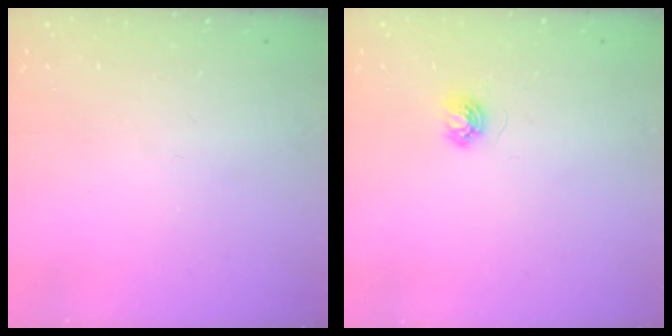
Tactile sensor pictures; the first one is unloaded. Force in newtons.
{"total": 4.5, "press": 4.4, "slide": 0.5}